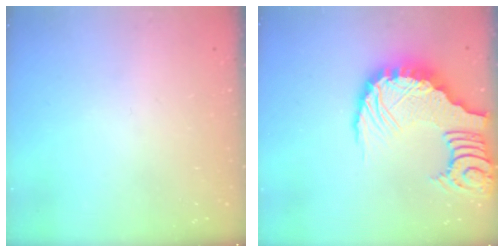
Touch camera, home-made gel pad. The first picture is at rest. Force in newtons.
{"total": 11.6, "press": 11.5, "slide": 1.5}